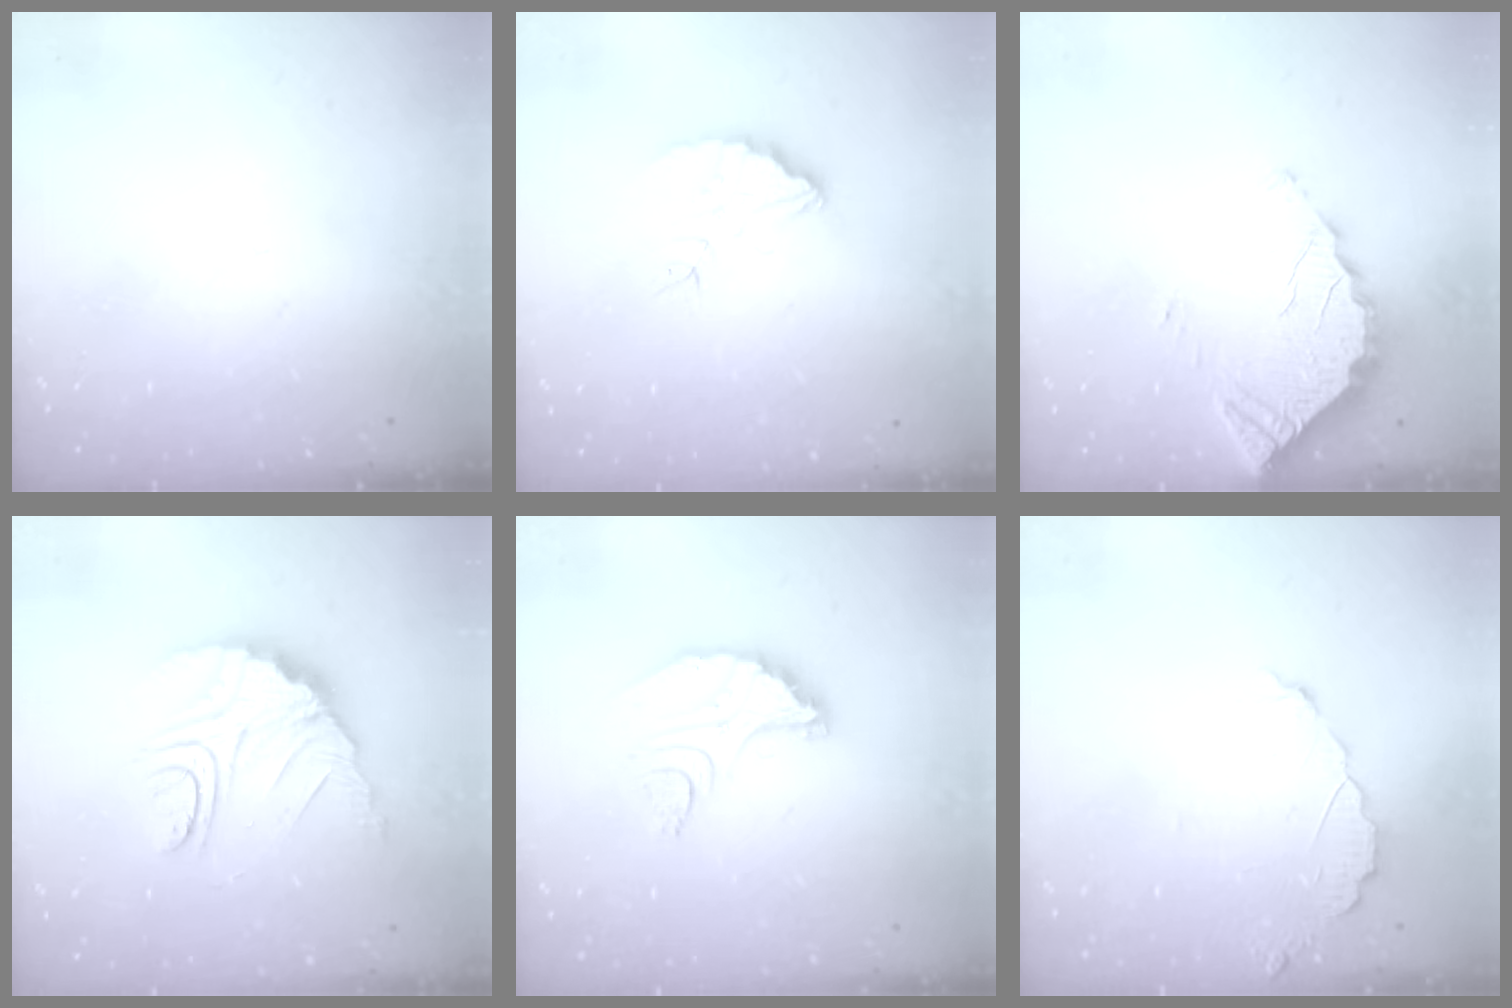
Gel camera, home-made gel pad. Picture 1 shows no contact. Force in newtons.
{"total": 4.7, "press": 4.7, "slide": 0.3}
{"total": 3.9, "press": 3.9, "slide": 0.3}
{"total": 14.0, "press": 13.9, "slide": 1.1}
{"total": 10.4, "press": 10.4, "slide": 1.1}
{"total": 5.0, "press": 5.0, "slide": 0.5}